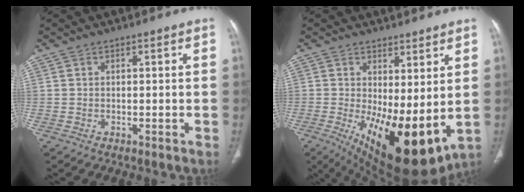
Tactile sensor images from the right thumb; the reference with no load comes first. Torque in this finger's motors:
{"motor_torque": [2.17, 2.84, 0.95, -0.86, 0.52]}